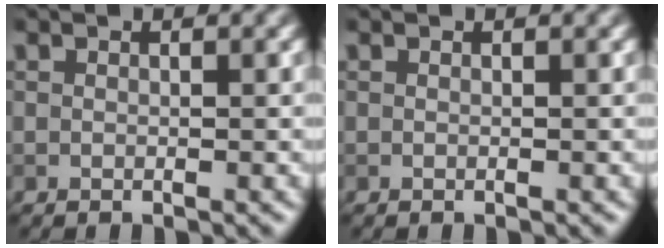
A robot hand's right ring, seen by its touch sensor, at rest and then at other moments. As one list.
[{"total": 0.0}]